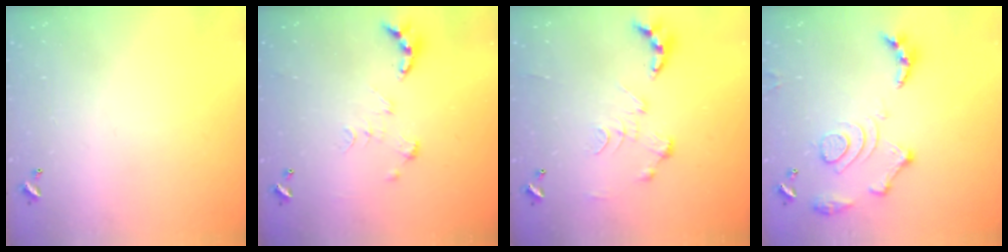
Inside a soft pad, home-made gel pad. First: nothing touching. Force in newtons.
{"total": 0.0}
{"total": 0.0}
{"total": 14.6, "press": 14.5, "slide": 1.6}